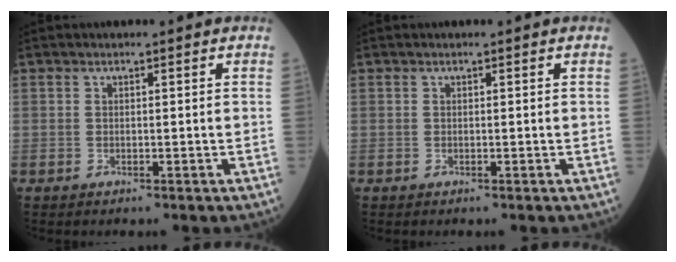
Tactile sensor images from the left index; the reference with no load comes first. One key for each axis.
{"total": 0.0}